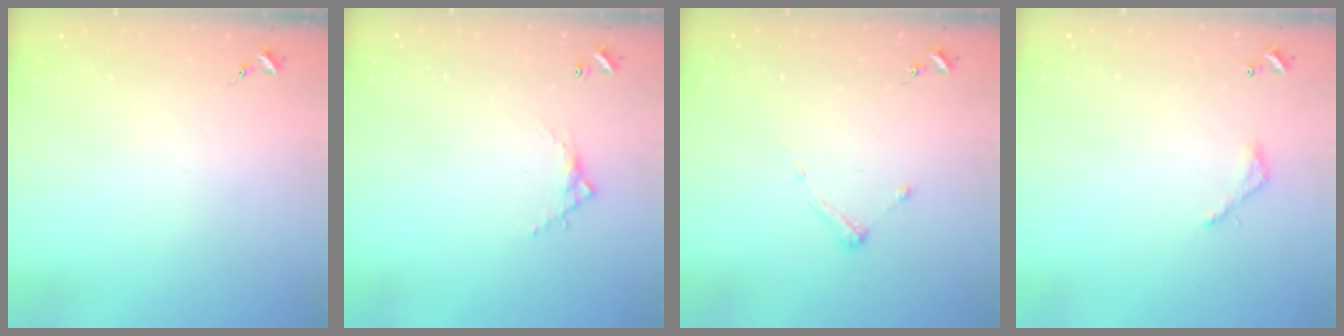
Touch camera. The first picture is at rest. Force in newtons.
{"total": 5.2, "press": 5.2, "slide": 0.2}
{"total": 3.9, "press": 3.8, "slide": 0.4}
{"total": 4.1, "press": 4.1, "slide": 0.3}